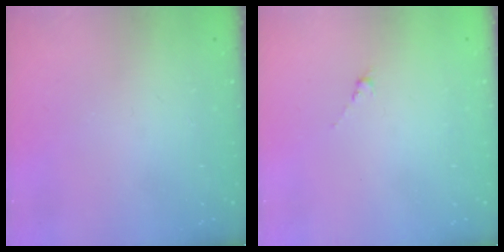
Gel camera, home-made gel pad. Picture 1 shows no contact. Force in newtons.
{"total": 0.0}